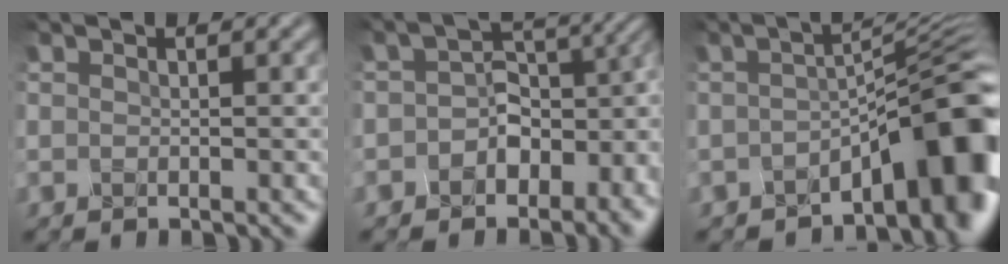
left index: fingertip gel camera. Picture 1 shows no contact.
{"total": 6.9, "force": [-2.7, 5.2, 3.6], "torque": [-0.036, 0.003, -0.050]}
{"total": 9.1, "force": [-4.3, 2.6, 7.6], "torque": [-0.082, 0.017, -0.071]}